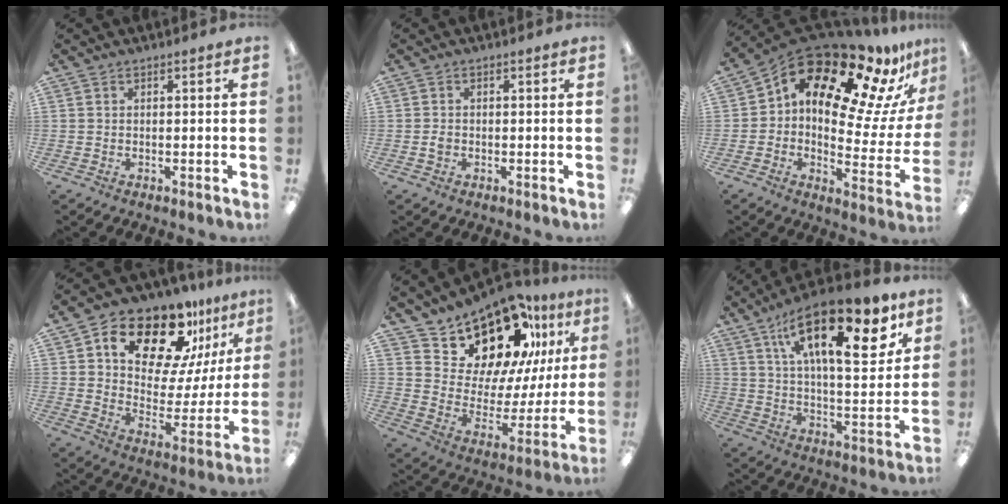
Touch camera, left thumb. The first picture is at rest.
{"total": 1.4, "force": [-0.2, 1.0, 1.0], "torque": [-0.018, 0.005, -0.006]}
{"total": 19.3, "force": [11.7, 8.8, 12.6], "torque": [-0.193, -0.090, 0.190]}
{"total": 19.2, "force": [14.4, 8.7, 9.2], "torque": [-0.150, -0.099, 0.246]}
{"total": 18.5, "force": [15.4, 8.0, 6.4], "torque": [-0.121, -0.114, 0.273]}
{"total": 22.6, "force": [12.6, 9.2, 16.4], "torque": [-0.252, -0.056, 0.201]}